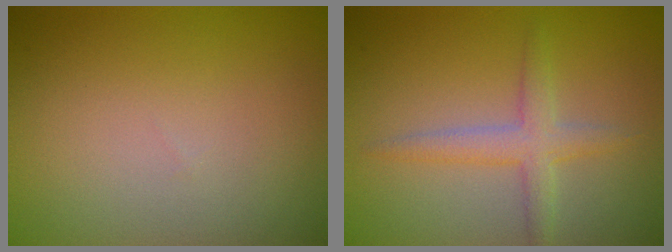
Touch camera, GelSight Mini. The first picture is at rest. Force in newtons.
{"total": 2.4, "press": 2.4, "slide": 0.1}